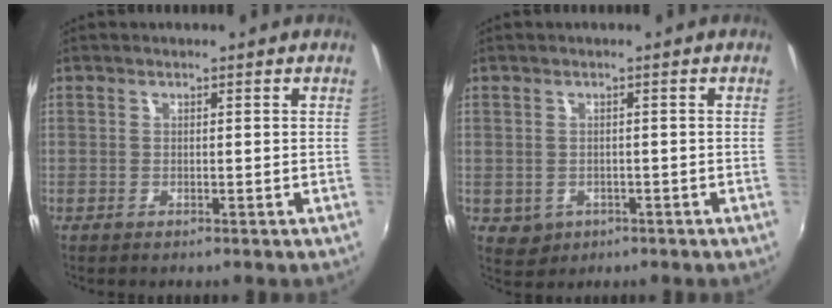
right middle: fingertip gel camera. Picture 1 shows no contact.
{"total": 3.3, "force": [-0.8, 3.0, 1.2], "torque": [-0.028, -0.004, -0.004]}